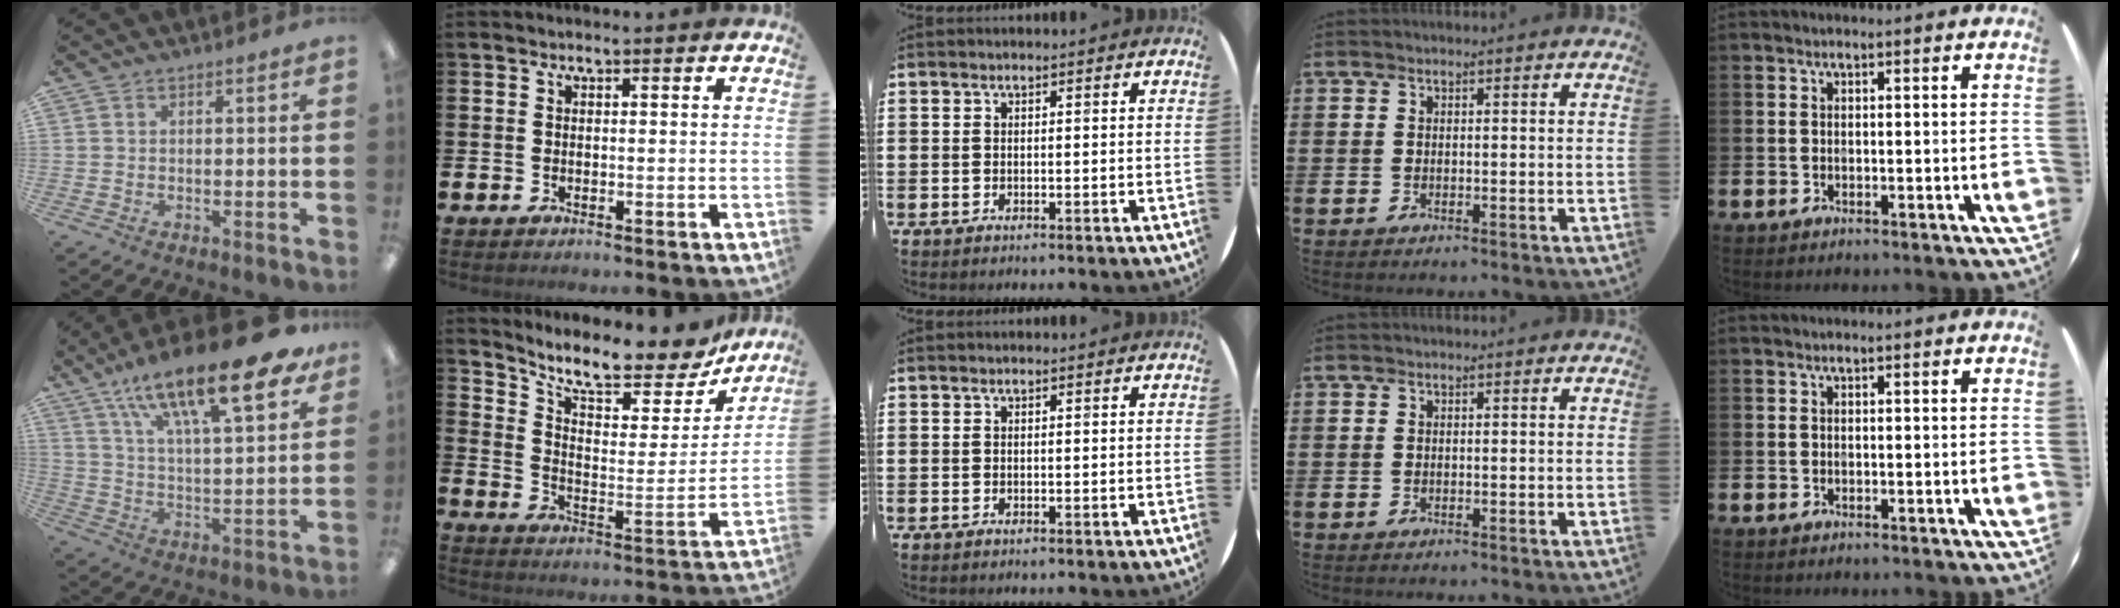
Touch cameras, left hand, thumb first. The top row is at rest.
{"thumb": {"total": 22.6, "force": [15.1, 6.7, 15.4], "torque": [-0.241, -0.088, 0.243]}, "index": {"total": 10.5, "force": [9.4, 2.2, 4.0], "torque": [-0.098, -0.066, 0.163]}}